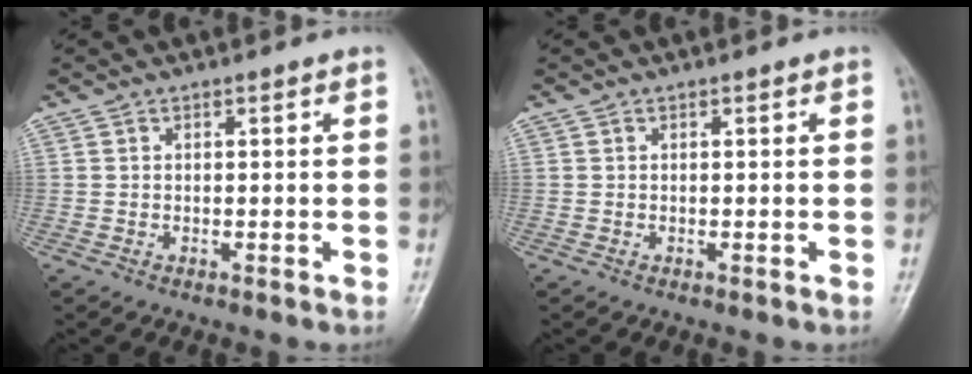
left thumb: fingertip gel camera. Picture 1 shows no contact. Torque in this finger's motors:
{"motor_torque": [0.00, 0.00, -0.06, -0.06, 0.00]}